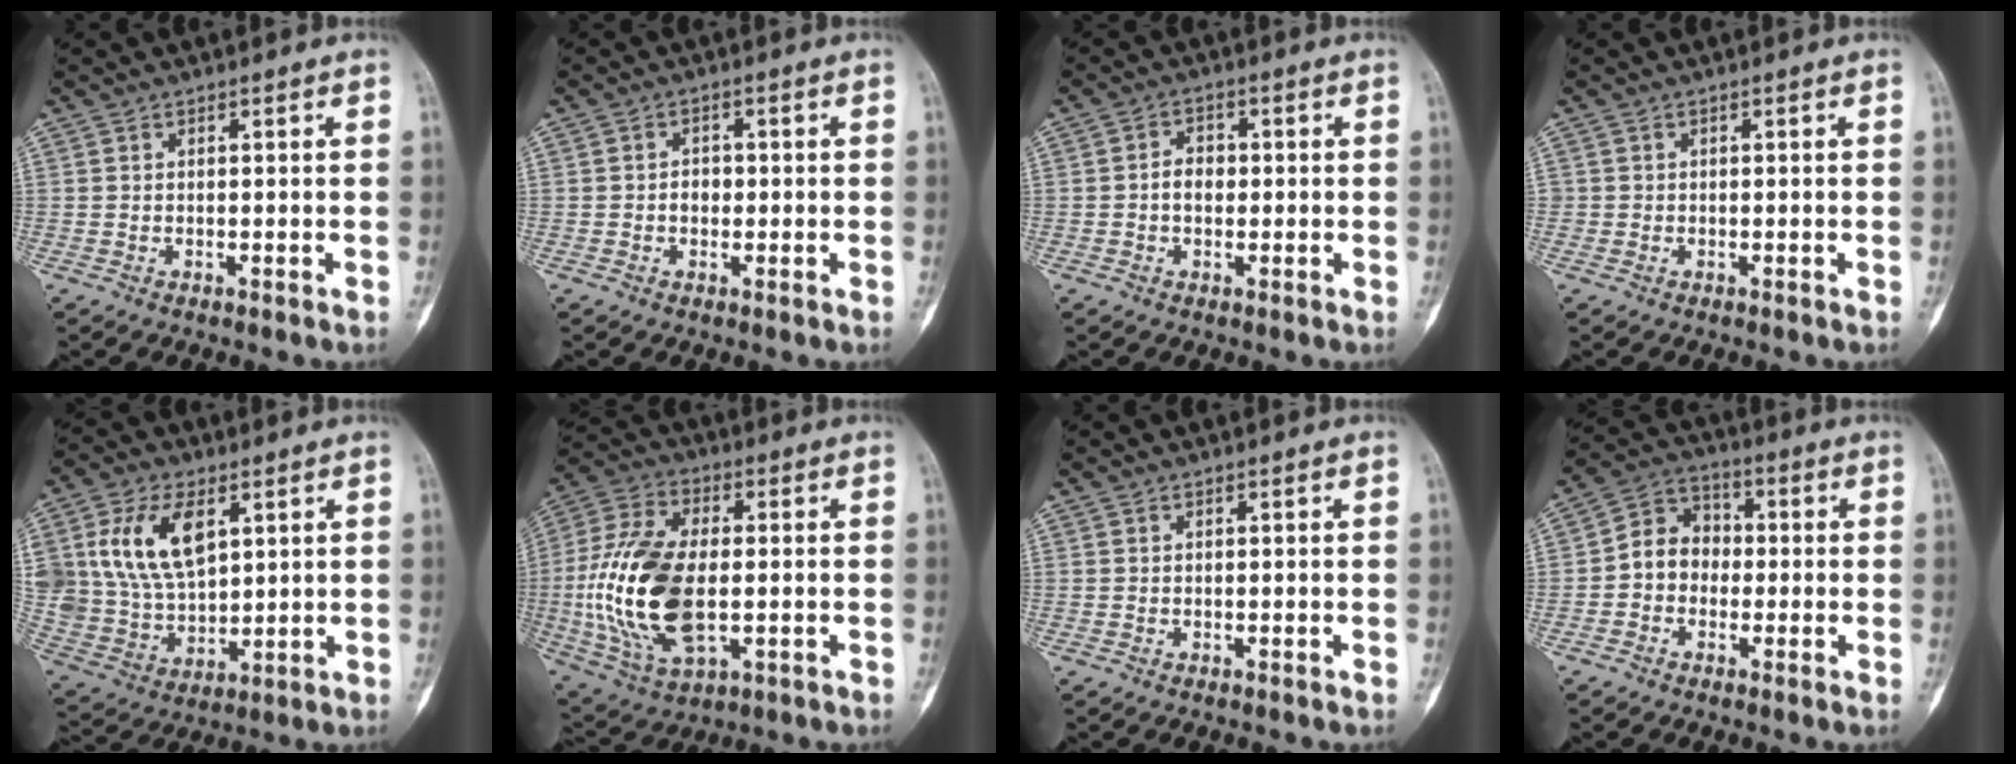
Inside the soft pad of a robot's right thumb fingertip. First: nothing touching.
{"total": 2.3, "force": [-0.4, 1.8, 1.3], "torque": [-0.004, 0.007, -0.010]}
{"total": 3.5, "force": [-0.3, 2.7, 2.3], "torque": [-0.023, 0.012, -0.012]}
{"total": 0.6, "force": [-0.1, 0.6, 0.0], "torque": [0.004, 0.005, -0.003]}
{"total": 16.2, "force": [5.6, 9.8, 11.5], "torque": [-0.209, -0.012, 0.121]}
{"total": 20.9, "force": [-1.6, 11.1, 17.6], "torque": [-0.370, 0.000, -0.020]}
{"total": 0.0}
{"total": 7.8, "force": [-1.1, 6.7, 3.8], "torque": [-0.035, 0.033, -0.037]}